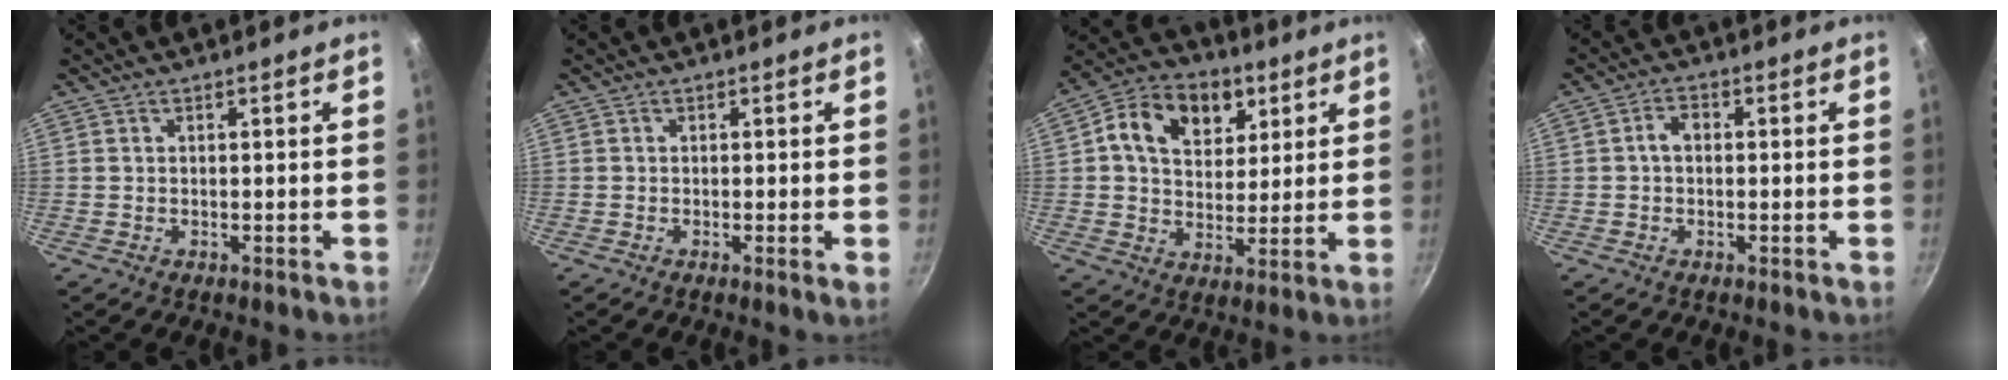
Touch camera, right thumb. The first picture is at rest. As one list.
[{"total": 1.0, "force": [-0.2, -0.1, 1.0], "torque": [-0.016, -0.005, -0.007]}, {"total": 14.5, "force": [5.4, 10.5, 8.4], "torque": [-0.114, -0.005, 0.076]}, {"total": 2.9, "force": [0.0, 2.1, 2.0], "torque": [-0.029, 0.010, -0.004]}]